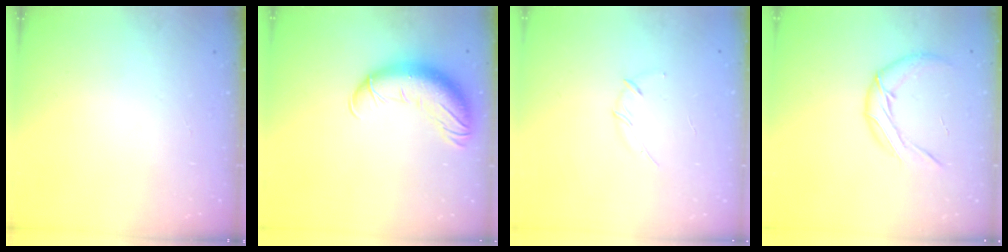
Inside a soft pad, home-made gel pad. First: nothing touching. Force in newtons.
{"total": 14.8, "press": 14.3, "slide": 3.6}
{"total": 3.0, "press": 2.9, "slide": 0.8}
{"total": 11.2, "press": 10.9, "slide": 2.4}